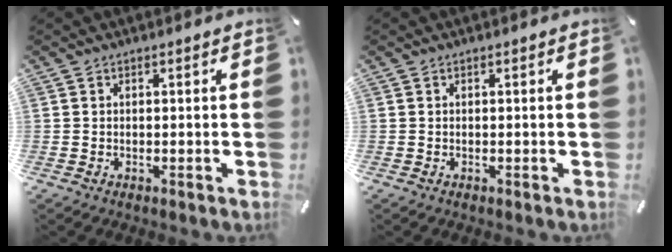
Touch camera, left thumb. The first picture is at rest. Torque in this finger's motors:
{"motor_torque": [-0.10, -0.10, 0.00, 0.00, 0.00]}